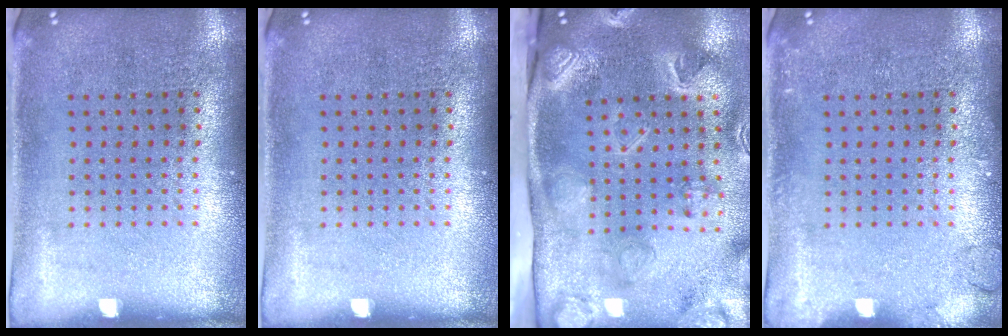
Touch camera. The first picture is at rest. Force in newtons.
{"total": 0.0}
{"total": 3.4, "press": 3.1, "slide": 1.3}
{"total": 1.2, "press": 1.1, "slide": 0.2}